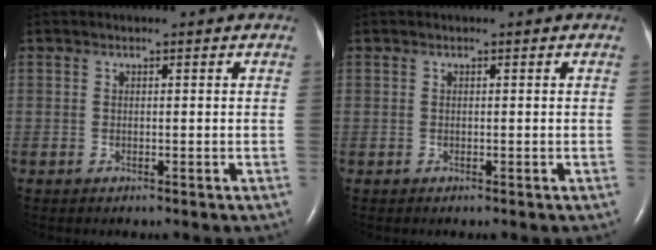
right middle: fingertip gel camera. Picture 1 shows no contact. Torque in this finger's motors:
{"motor_torque": [0.04, -0.05, 0.04, 0.00]}